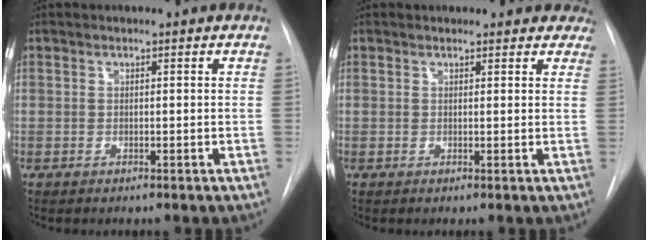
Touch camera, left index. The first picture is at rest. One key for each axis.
{"total": 7.3, "fx": 6.5, "fy": 2.8, "fz": 1.5, "tx": 0.013, "ty": 0.001, "tz": 0.049}